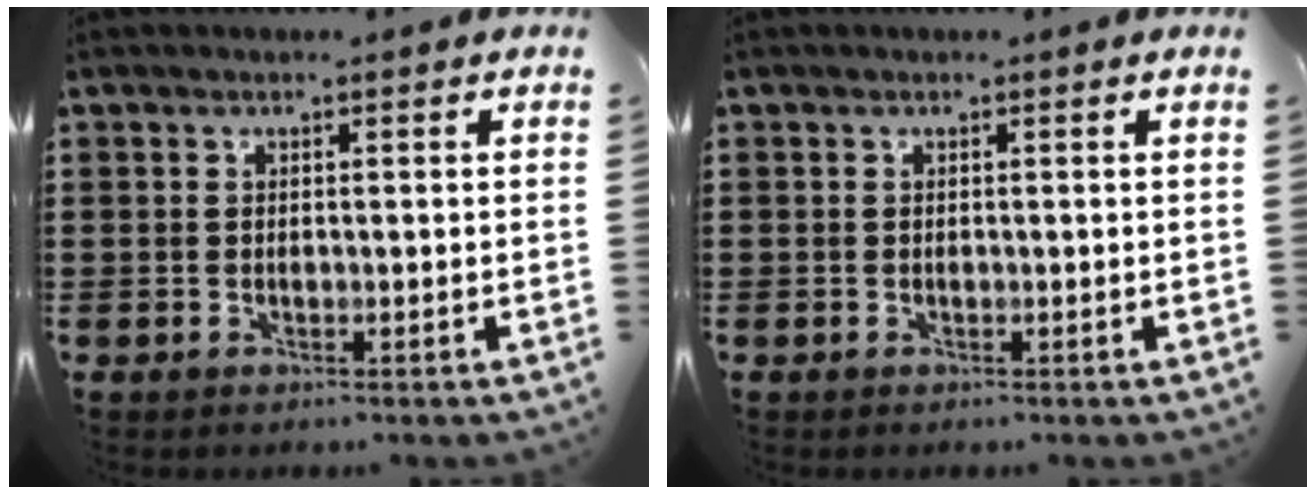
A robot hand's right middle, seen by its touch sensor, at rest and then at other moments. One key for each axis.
{"total": 0.0}